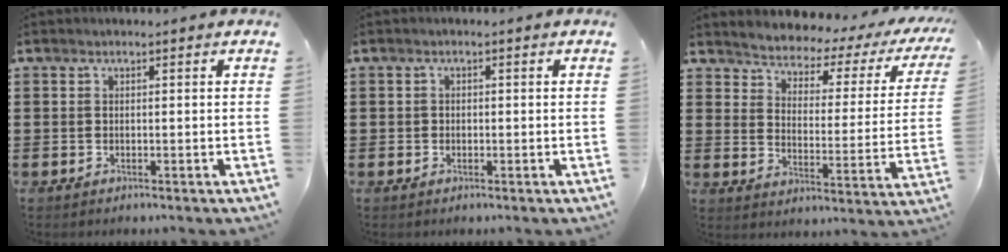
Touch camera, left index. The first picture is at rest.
{"total": 0.8, "force": [0.0, 0.7, 0.3], "torque": [-0.009, 0.006, -0.001]}
{"total": 2.6, "force": [2.4, 0.6, 0.4], "torque": [-0.030, -0.029, 0.029]}